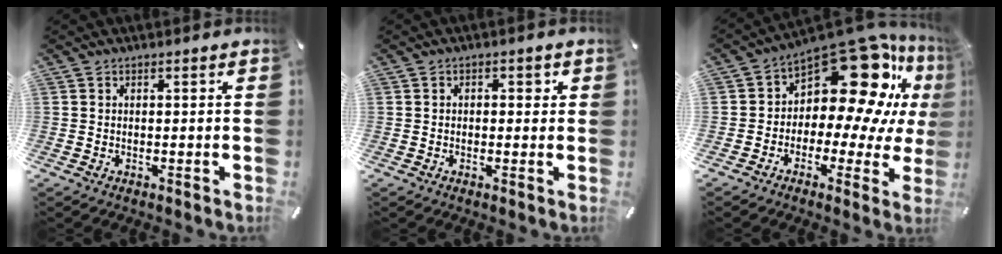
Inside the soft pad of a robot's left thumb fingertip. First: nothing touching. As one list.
[{"total": 1.7, "force": [-0.1, 1.2, 1.1], "torque": [-0.015, 0.006, -0.008]}, {"total": 19.6, "force": [8.8, 10.4, 14.1], "torque": [-0.190, -0.078, 0.146]}]